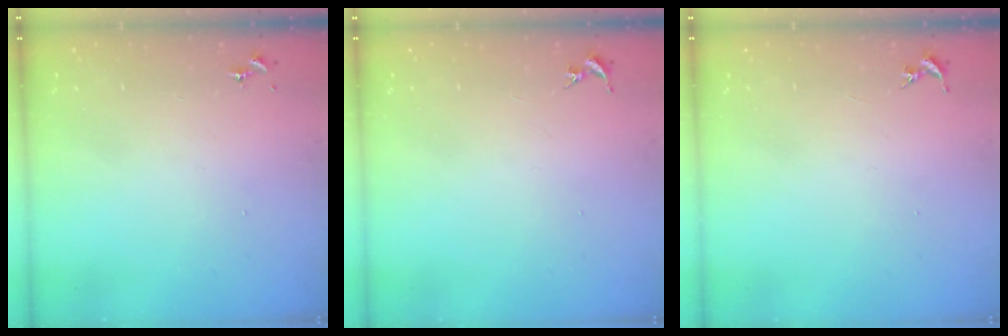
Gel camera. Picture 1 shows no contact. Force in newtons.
{"total": 0.0}
{"total": 0.0}